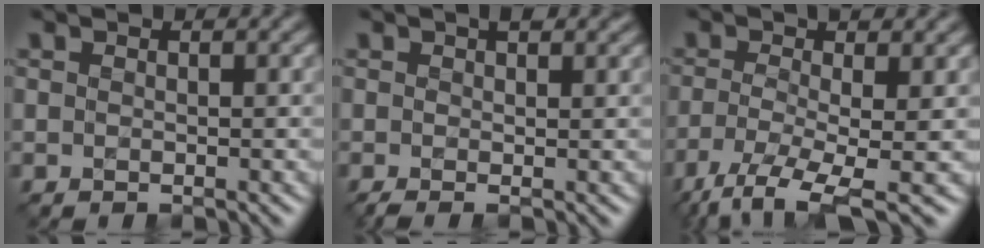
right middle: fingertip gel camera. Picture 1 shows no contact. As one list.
[{"total": 1.9, "force": [0.4, 0.6, 1.8], "torque": [-0.024, 0.003, 0.000]}, {"total": 6.5, "force": [-3.4, 1.5, 5.3], "torque": [-0.103, -0.003, -0.071]}]